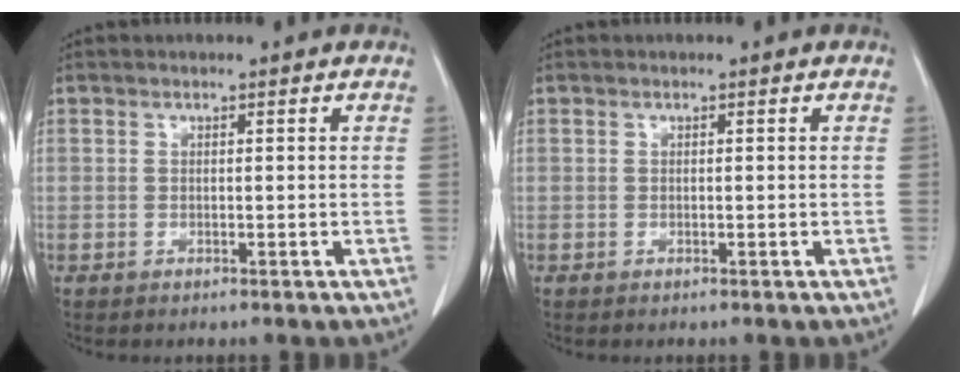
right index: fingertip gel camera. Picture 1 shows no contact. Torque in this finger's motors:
{"motor_torque": [0.00, 0.00, 0.00, 0.00]}